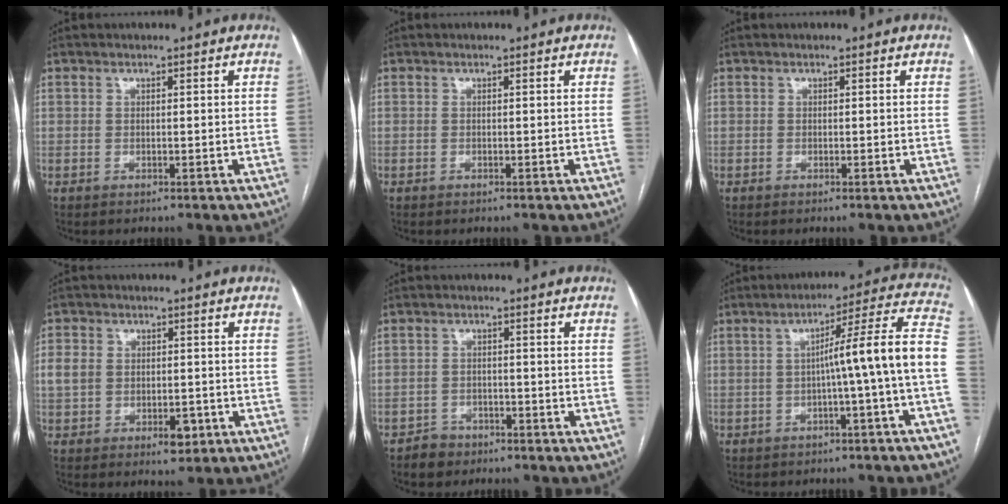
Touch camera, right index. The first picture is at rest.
{"total": 0.0}
{"total": 0.0}
{"total": 7.0, "force": [-1.3, 5.0, 4.7], "torque": [-0.076, 0.012, -0.012]}
{"total": 3.0, "force": [-2.1, 2.1, 0.0], "torque": [-0.003, 0.009, -0.035]}
{"total": 11.3, "force": [-1.9, -1.7, 11.0], "torque": [-0.142, 0.032, -0.031]}